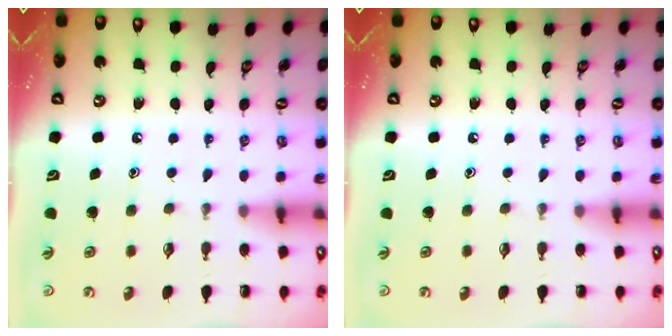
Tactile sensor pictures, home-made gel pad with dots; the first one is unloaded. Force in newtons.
{"total": 0.0}